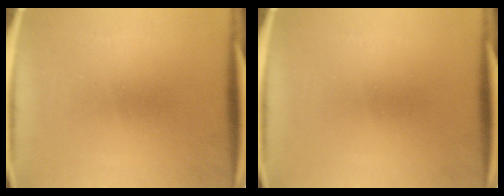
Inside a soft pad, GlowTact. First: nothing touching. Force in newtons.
{"total": 0.0}